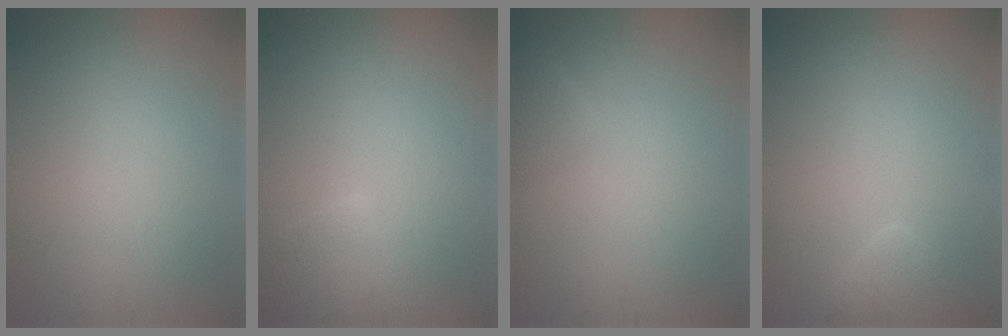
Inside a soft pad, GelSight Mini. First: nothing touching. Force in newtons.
{"total": 2.6, "press": 2.6, "slide": 0.2}
{"total": 1.3, "press": 1.3, "slide": 0.0}
{"total": 2.6, "press": 2.6, "slide": 0.2}